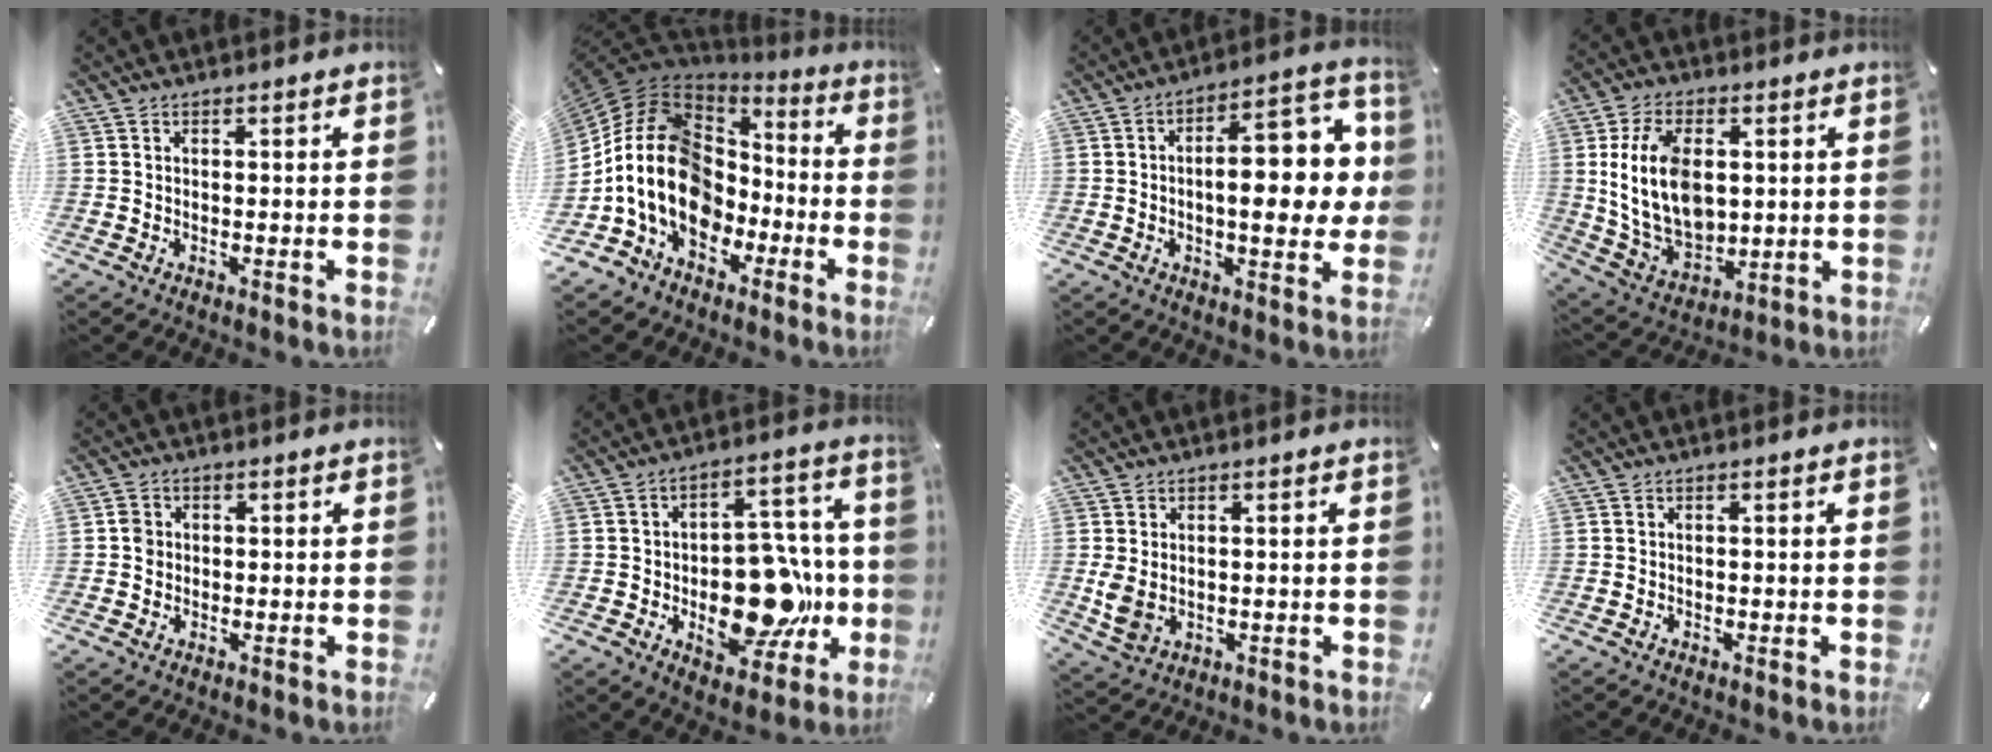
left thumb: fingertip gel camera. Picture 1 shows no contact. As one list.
[{"total": 19.4, "force": [-3.7, 15.1, 11.7], "torque": [-0.268, 0.013, -0.063]}, {"total": 16.3, "force": [1.1, 7.5, 14.5], "torque": [-0.181, -0.016, 0.015]}, {"total": 15.8, "force": [2.4, 10.6, 11.4], "torque": [-0.249, -0.003, 0.045]}, {"total": 2.3, "force": [-0.2, 2.1, 0.8], "torque": [-0.010, 0.002, -0.008]}, {"total": 19.3, "force": [-3.9, 12.1, 14.5], "torque": [-0.196, 0.001, -0.055]}, {"total": 4.9, "force": [0.1, 3.7, 3.2], "torque": [-0.072, -0.005, 0.002]}, {"total": 0.0}]